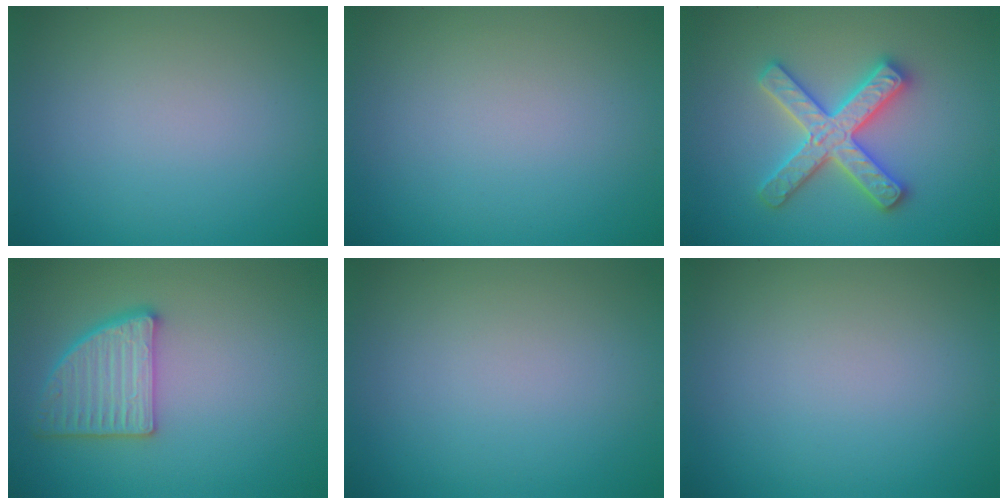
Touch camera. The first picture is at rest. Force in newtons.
{"total": 0.0}
{"total": 5.0, "press": 4.9, "slide": 0.9}
{"total": 4.2, "press": 3.9, "slide": 1.6}
{"total": 0.0}
{"total": 0.0}